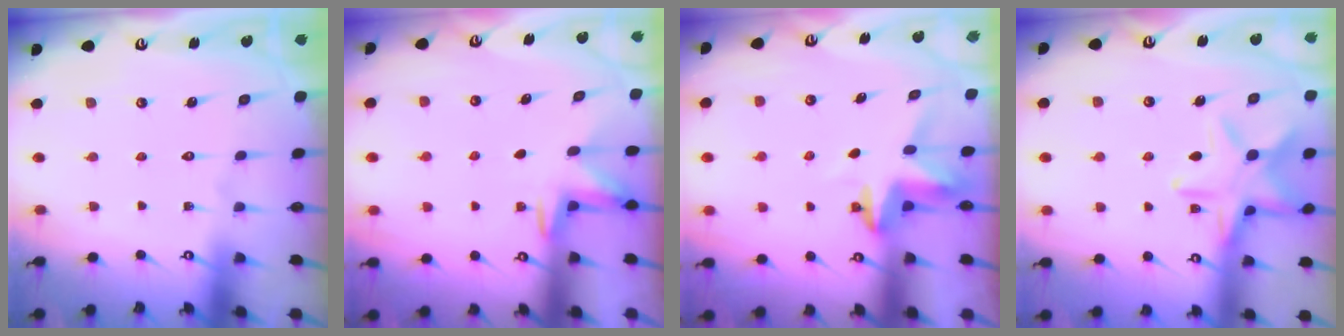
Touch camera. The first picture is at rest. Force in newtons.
{"total": 2.5, "press": 2.4, "slide": 0.7}
{"total": 3.9, "press": 3.9, "slide": 0.4}
{"total": 14.2, "press": 14.2, "slide": 0.8}